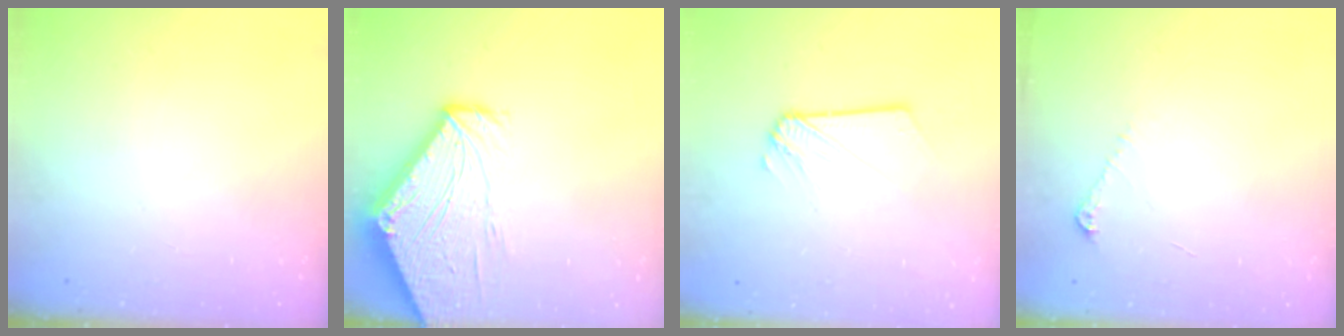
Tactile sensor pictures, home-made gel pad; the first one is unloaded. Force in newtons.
{"total": 10.9, "press": 10.8, "slide": 1.2}
{"total": 2.5, "press": 2.5, "slide": 0.1}
{"total": 4.9, "press": 4.9, "slide": 0.7}